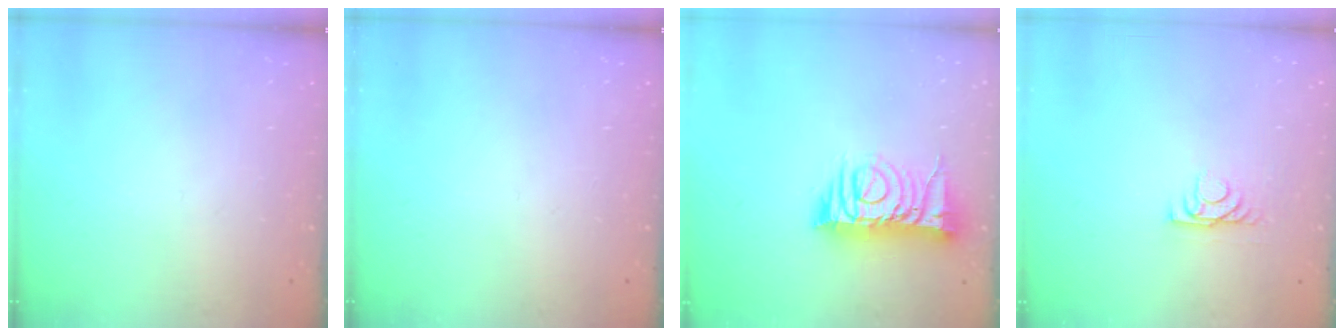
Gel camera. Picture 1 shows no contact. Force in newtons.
{"total": 0.0}
{"total": 10.8, "press": 10.7, "slide": 1.4}
{"total": 4.2, "press": 4.1, "slide": 0.6}